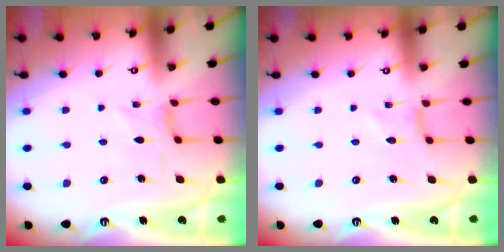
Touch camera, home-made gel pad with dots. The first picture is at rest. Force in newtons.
{"total": 0.0}